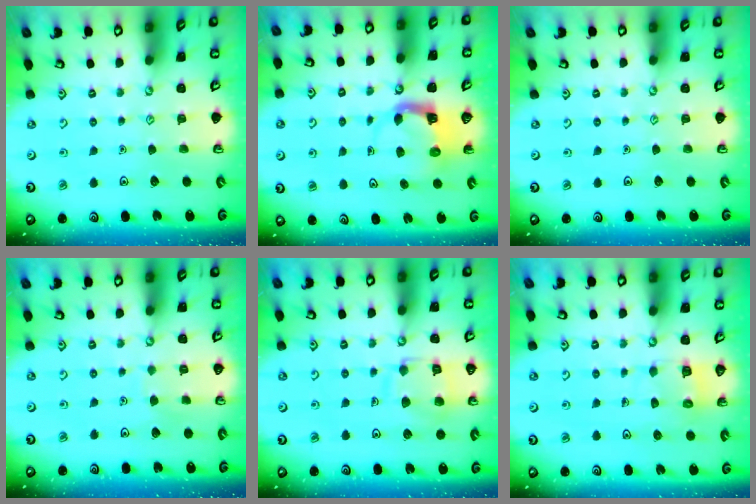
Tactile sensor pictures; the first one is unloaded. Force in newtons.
{"total": 4.2, "press": 4.2, "slide": 0.3}
{"total": 0.0}
{"total": 2.7, "press": 2.7, "slide": 0.1}
{"total": 11.4, "press": 11.3, "slide": 1.0}
{"total": 6.3, "press": 6.3, "slide": 0.5}